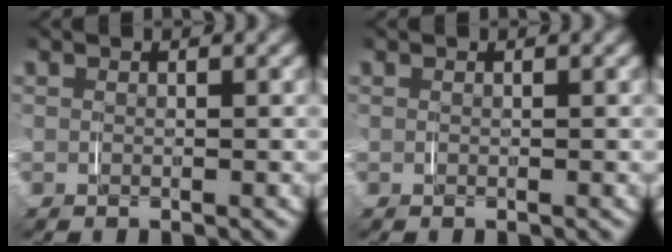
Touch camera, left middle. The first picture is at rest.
{"total": 0.0}